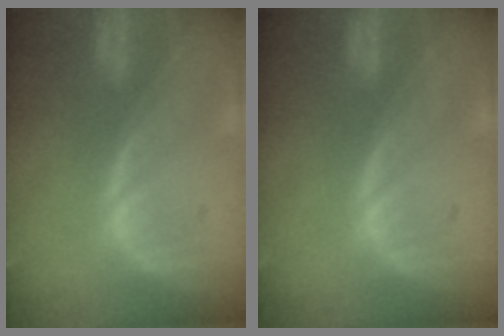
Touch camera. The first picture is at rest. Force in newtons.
{"total": 0.0}